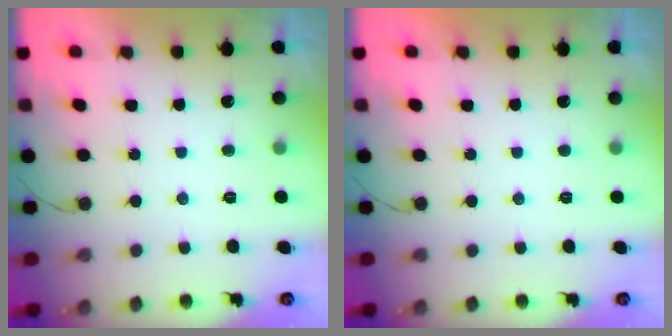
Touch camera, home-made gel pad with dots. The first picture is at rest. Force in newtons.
{"total": 0.0}